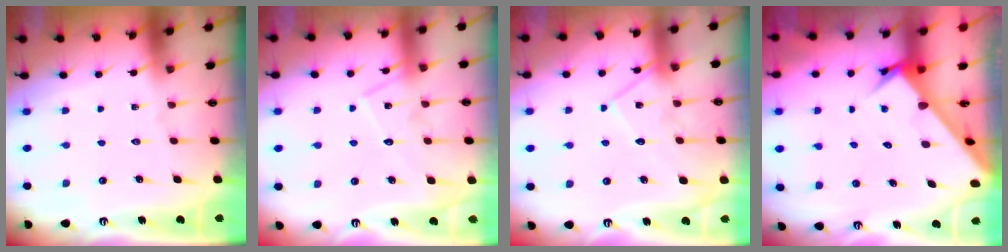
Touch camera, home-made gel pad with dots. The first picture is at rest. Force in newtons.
{"total": 11.4, "press": 11.3, "slide": 0.7}
{"total": 12.1, "press": 12.1, "slide": 1.1}
{"total": 3.1, "press": 3.1, "slide": 0.3}